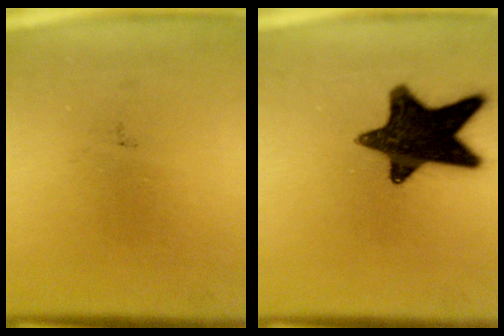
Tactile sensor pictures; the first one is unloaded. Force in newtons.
{"total": 15.2}